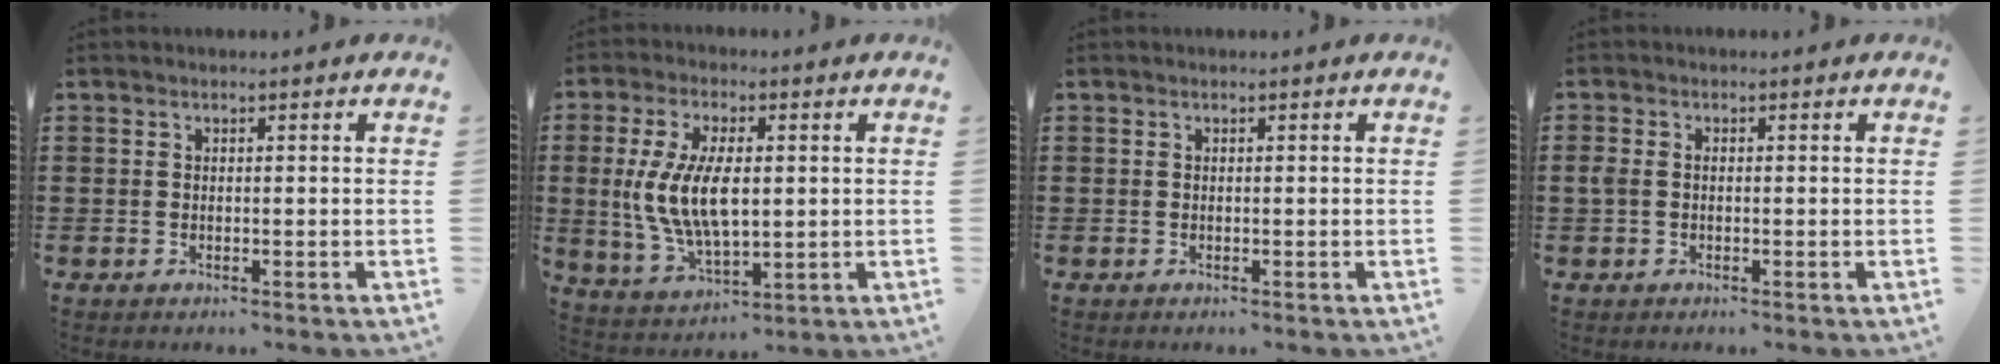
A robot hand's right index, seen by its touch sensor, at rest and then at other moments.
{"total": 9.7, "force": [0.7, 4.3, 8.7], "torque": [-0.195, -0.001, 0.007]}
{"total": 0.0}
{"total": 1.4, "force": [-0.1, 1.0, 1.0], "torque": [-0.029, 0.002, -0.005]}